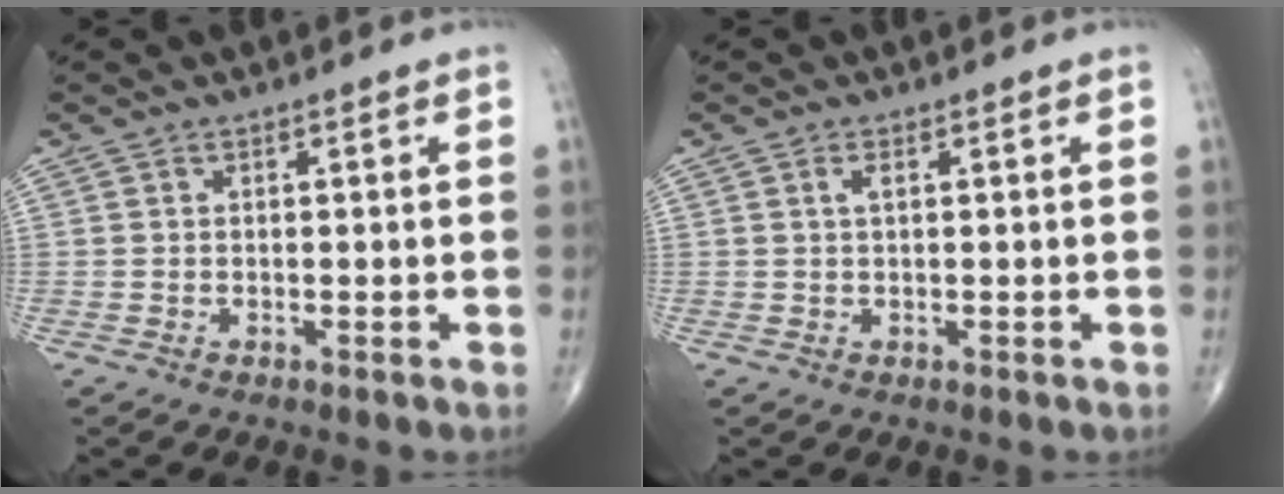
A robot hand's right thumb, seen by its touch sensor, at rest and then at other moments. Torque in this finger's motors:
{"motor_torque": [-0.05, 0.06, 0.13, 0.00, -0.03]}